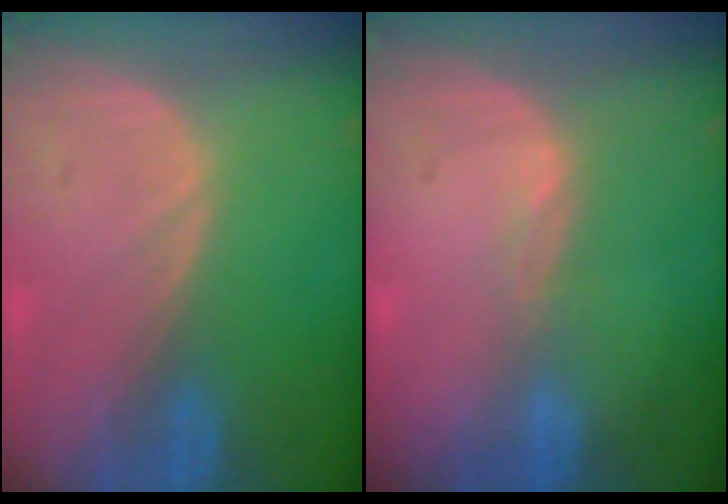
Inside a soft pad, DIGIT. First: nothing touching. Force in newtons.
{"total": 1.0, "press": 0.7, "slide": 0.7}